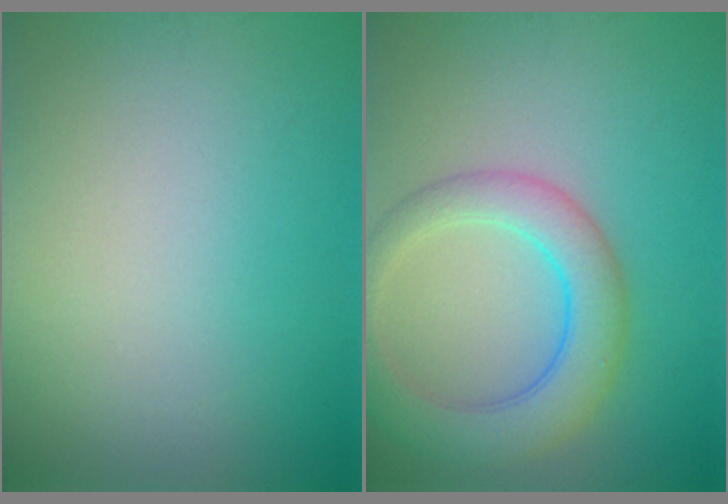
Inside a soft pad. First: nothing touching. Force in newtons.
{"total": 5.5, "press": 5.5, "slide": 0.1}